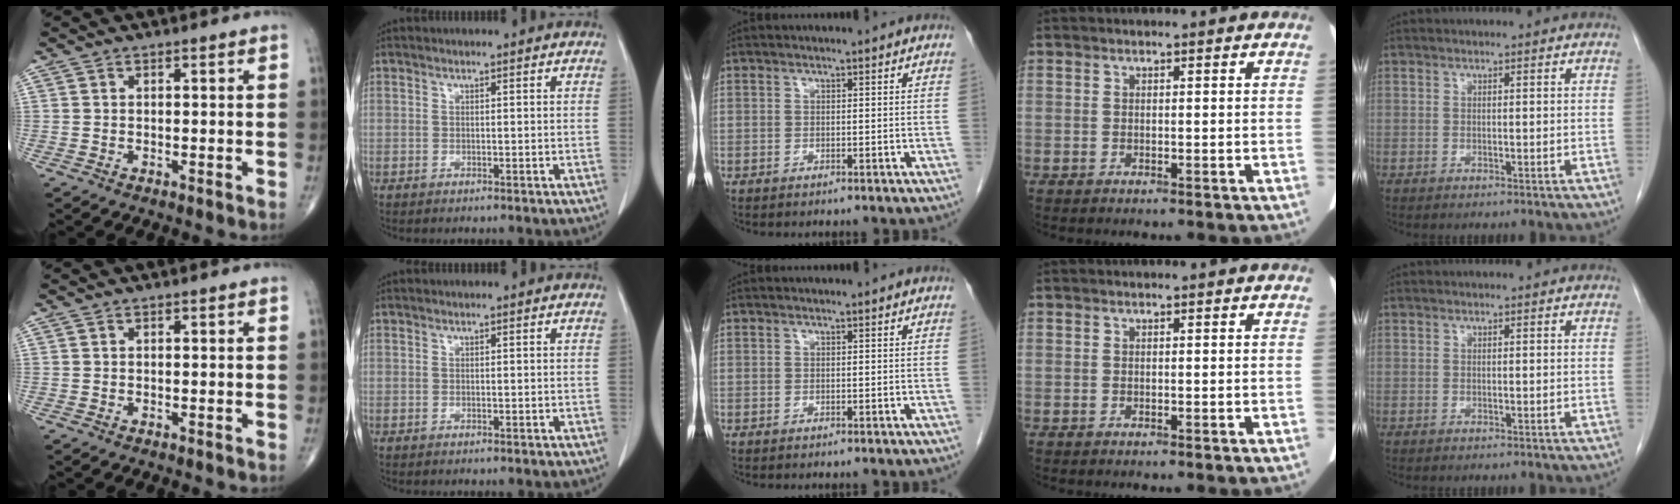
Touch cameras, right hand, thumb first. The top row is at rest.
{}